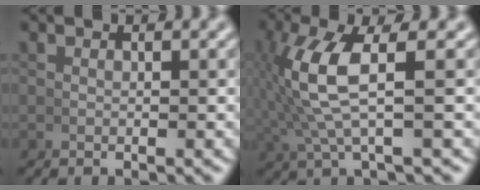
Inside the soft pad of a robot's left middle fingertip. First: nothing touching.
{"total": 6.5, "force": [0.7, 2.1, 6.1], "torque": [-0.137, 0.006, 0.020]}